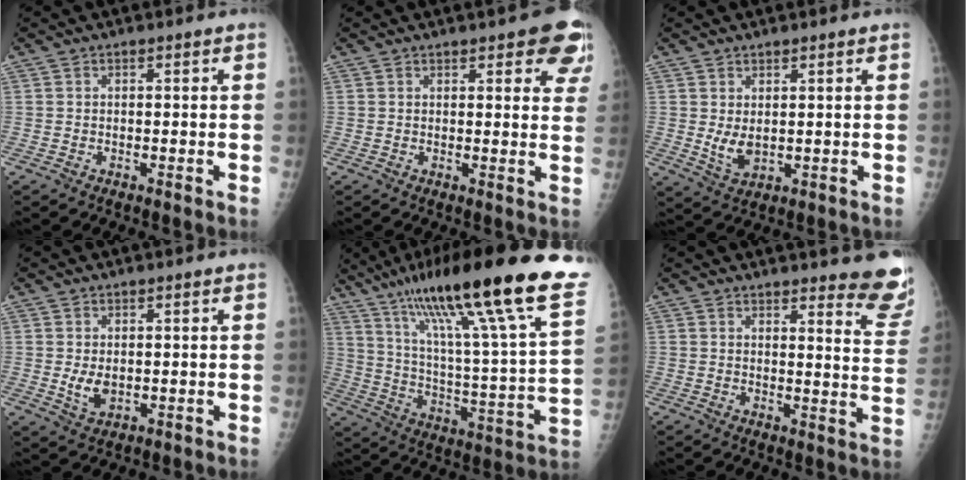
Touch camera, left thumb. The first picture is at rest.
{"total": 9.3, "force": [5.7, 3.3, 6.6], "torque": [-0.042, -0.017, 0.057]}
{"total": 4.3, "force": [1.0, 2.3, 3.5], "torque": [-0.056, -0.017, 0.027]}
{"total": 3.5, "force": [0.3, 2.2, 2.7], "torque": [-0.043, -0.010, 0.014]}
{"total": 32.9, "force": [21.8, 3.8, 24.3], "torque": [-0.362, -0.055, 0.339]}
{"total": 12.3, "force": [11.0, 1.7, 5.2], "torque": [-0.033, -0.098, 0.108]}